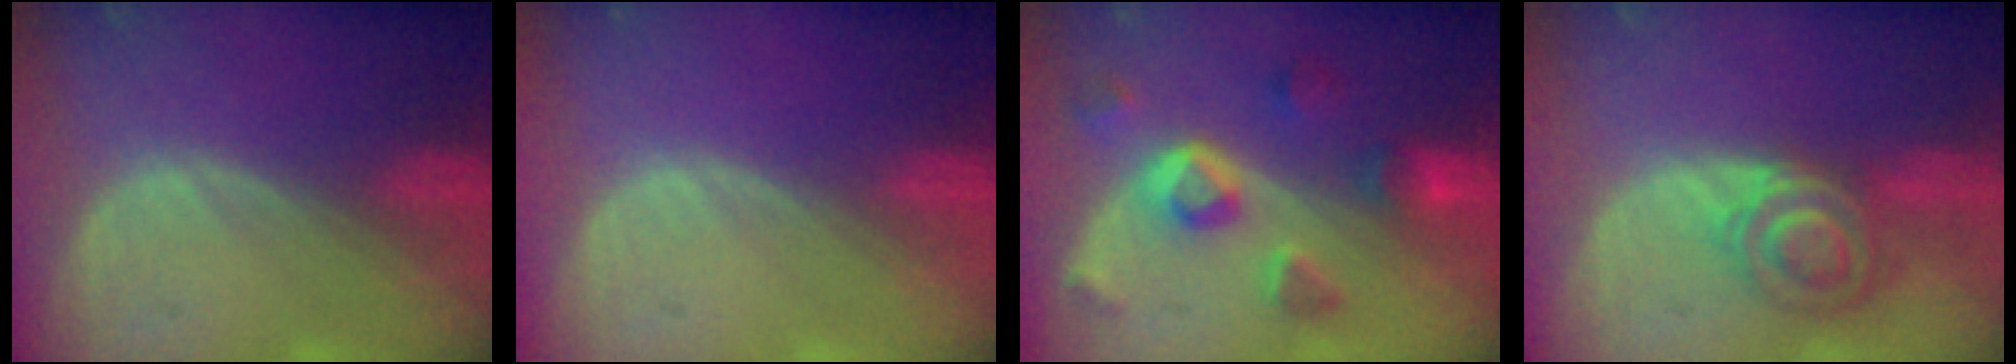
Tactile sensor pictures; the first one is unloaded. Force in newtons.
{"total": 0.0}
{"total": 7.8, "press": 7.0, "slide": 3.5}
{"total": 7.1, "press": 6.0, "slide": 3.8}